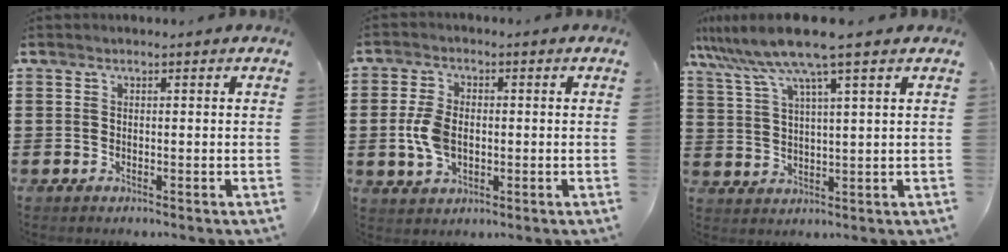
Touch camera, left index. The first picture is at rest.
{"total": 6.3, "force": [-0.5, 4.1, 4.7], "torque": [-0.125, 0.000, -0.018]}
{"total": 9.0, "force": [6.7, -0.2, 5.9], "torque": [-0.141, -0.029, 0.114]}